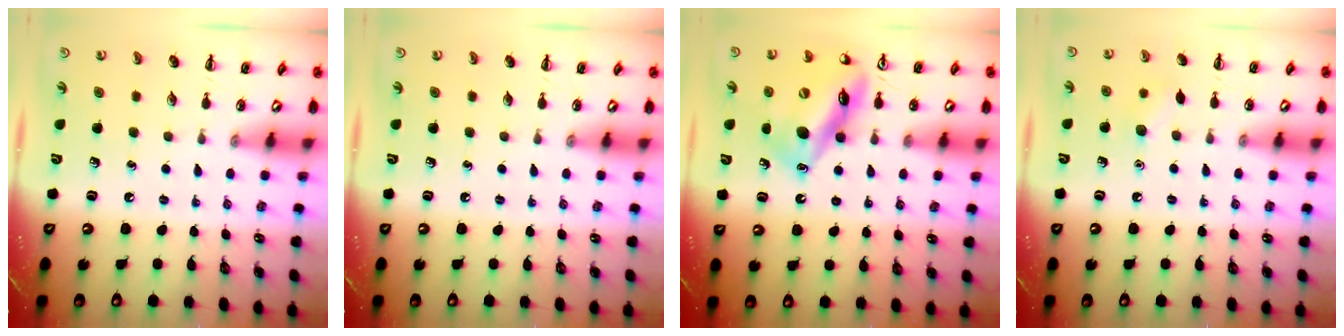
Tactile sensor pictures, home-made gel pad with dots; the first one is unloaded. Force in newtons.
{"total": 0.0}
{"total": 15.3, "press": 15.0, "slide": 2.8}
{"total": 6.8, "press": 6.5, "slide": 1.9}